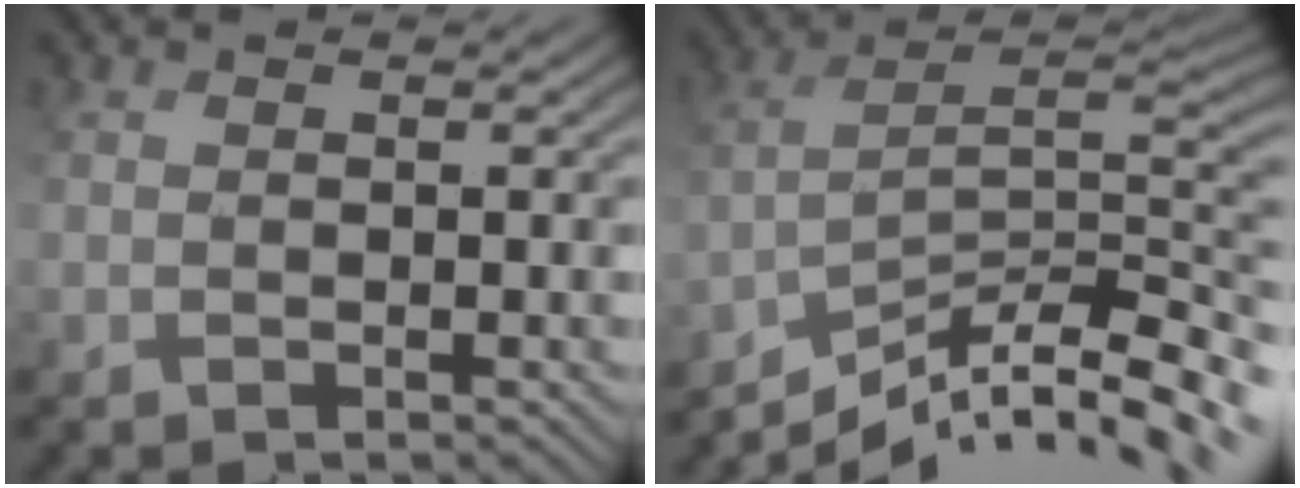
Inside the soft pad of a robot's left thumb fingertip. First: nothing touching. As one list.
[{"total": 13.6, "force": [-9.3, 3.1, 9.5], "torque": [-0.162, 0.007, -0.151]}]